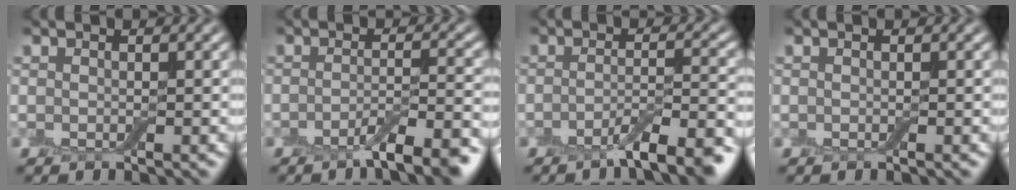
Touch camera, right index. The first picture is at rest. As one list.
[{"total": 5.0, "force": [-3.2, 1.1, 3.7], "torque": [-0.048, 0.004, -0.055]}, {"total": 5.5, "force": [-3.6, 1.2, 4.0], "torque": [-0.053, 0.005, -0.062]}, {"total": 0.0}]